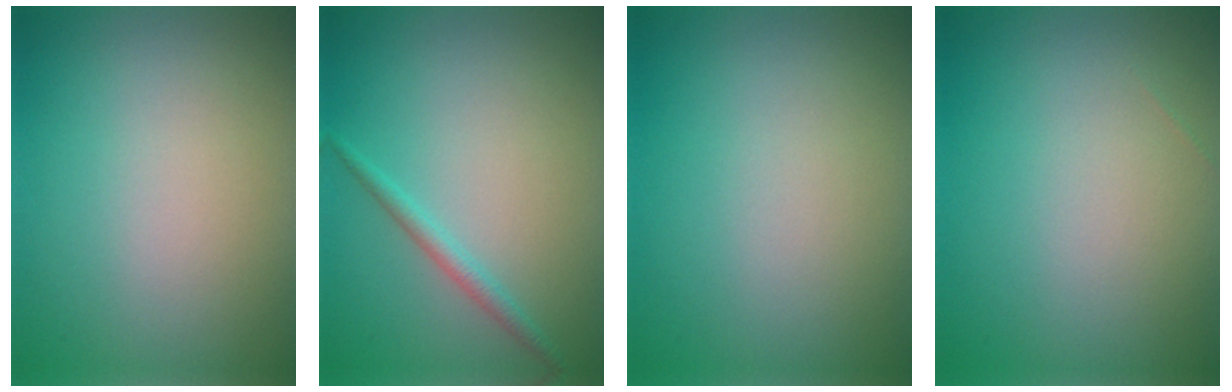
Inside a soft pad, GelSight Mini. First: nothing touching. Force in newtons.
{"total": 1.4, "press": 1.4, "slide": 0.0}
{"total": 0.0}
{"total": 0.0}